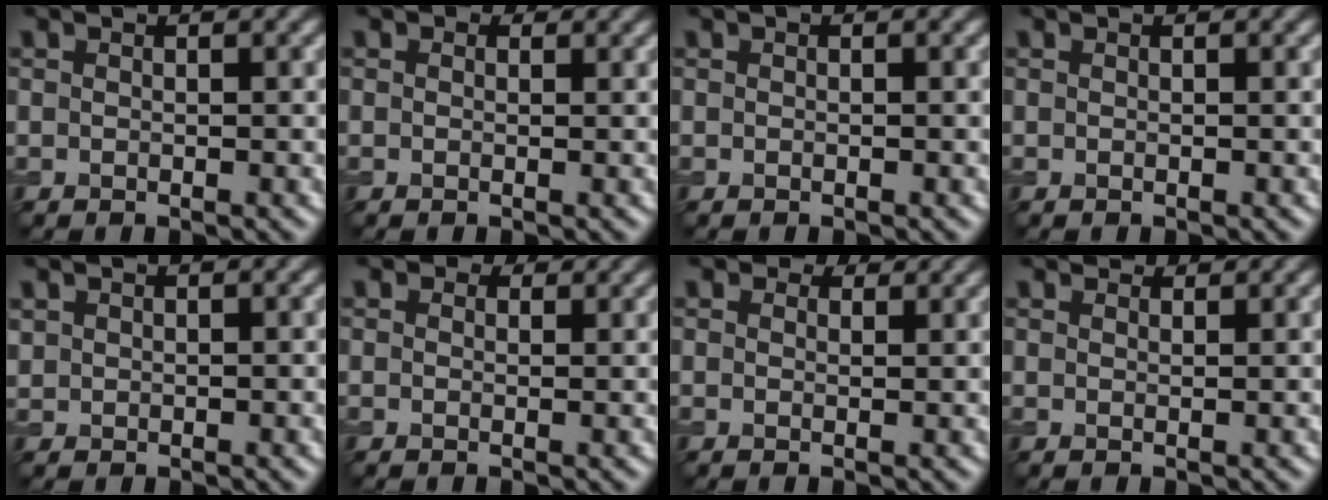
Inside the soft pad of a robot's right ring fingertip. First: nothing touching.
{"total": 0.6, "force": [0.3, 0.5, 0.3], "torque": [-0.001, -0.005, -0.003]}
{"total": 0.0}
{"total": 0.0}
{"total": 0.7, "force": [0.5, 0.5, 0.0], "torque": [-0.001, -0.001, 0.014]}
{"total": 1.3, "force": [0.8, 0.8, 0.5], "torque": [-0.007, -0.003, 0.002]}
{"total": 1.8, "force": [1.4, 0.9, 0.7], "torque": [-0.014, -0.003, 0.011]}
{"total": 2.4, "force": [2.1, 0.7, 0.7], "torque": [-0.015, -0.001, 0.028]}